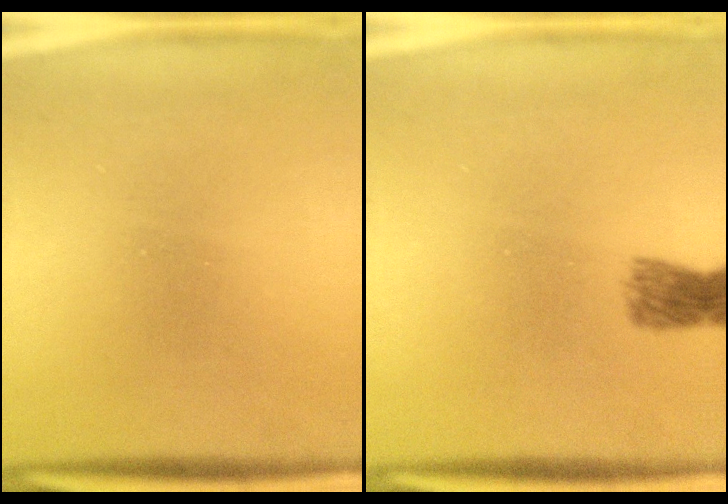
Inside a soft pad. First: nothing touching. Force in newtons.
{"total": 2.6}